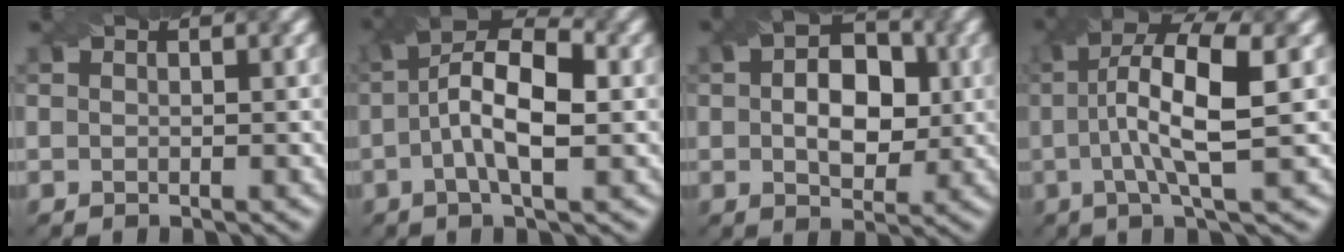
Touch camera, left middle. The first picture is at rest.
{"total": 6.9, "force": [-0.8, 2.7, 6.3], "torque": [-0.107, 0.020, -0.007]}
{"total": 5.5, "force": [-0.2, 3.9, 3.9], "torque": [-0.050, 0.006, 0.006]}
{"total": 7.3, "force": [0.3, 1.8, 7.1], "torque": [-0.116, 0.020, 0.020]}